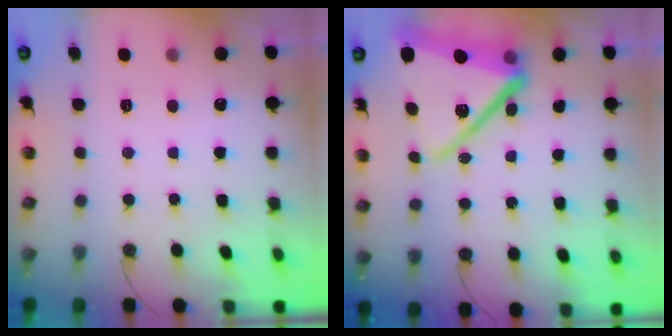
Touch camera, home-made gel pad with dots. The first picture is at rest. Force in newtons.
{"total": 19.6, "press": 19.5, "slide": 1.4}